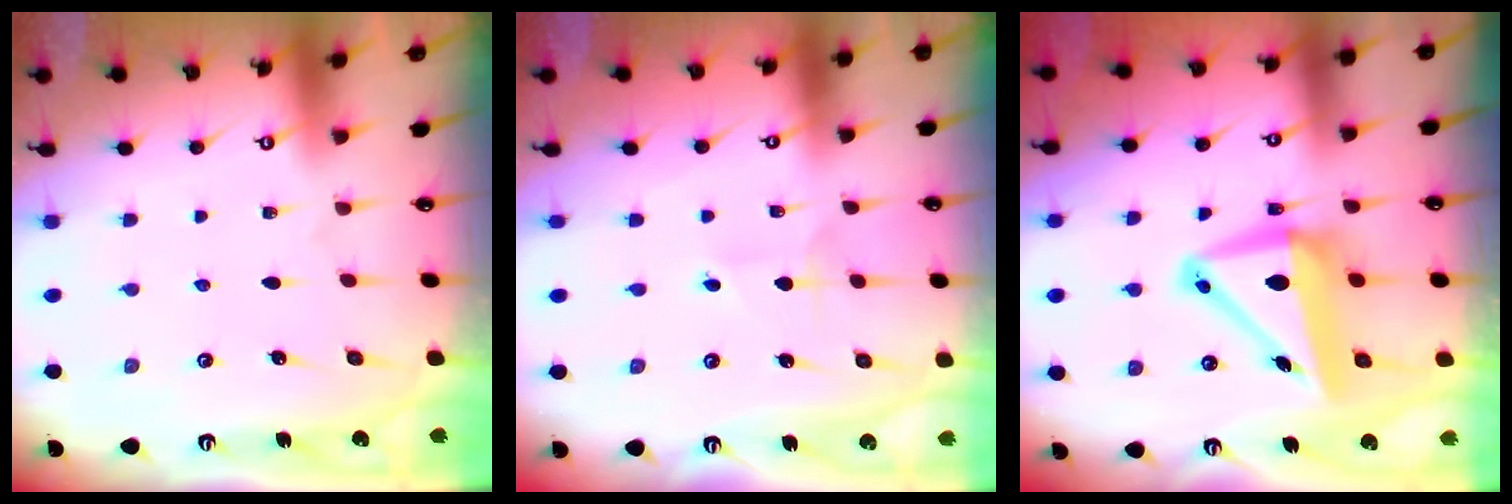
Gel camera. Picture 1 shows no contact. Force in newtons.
{"total": 1.4, "press": 1.4, "slide": 0.1}
{"total": 10.7, "press": 10.4, "slide": 2.4}